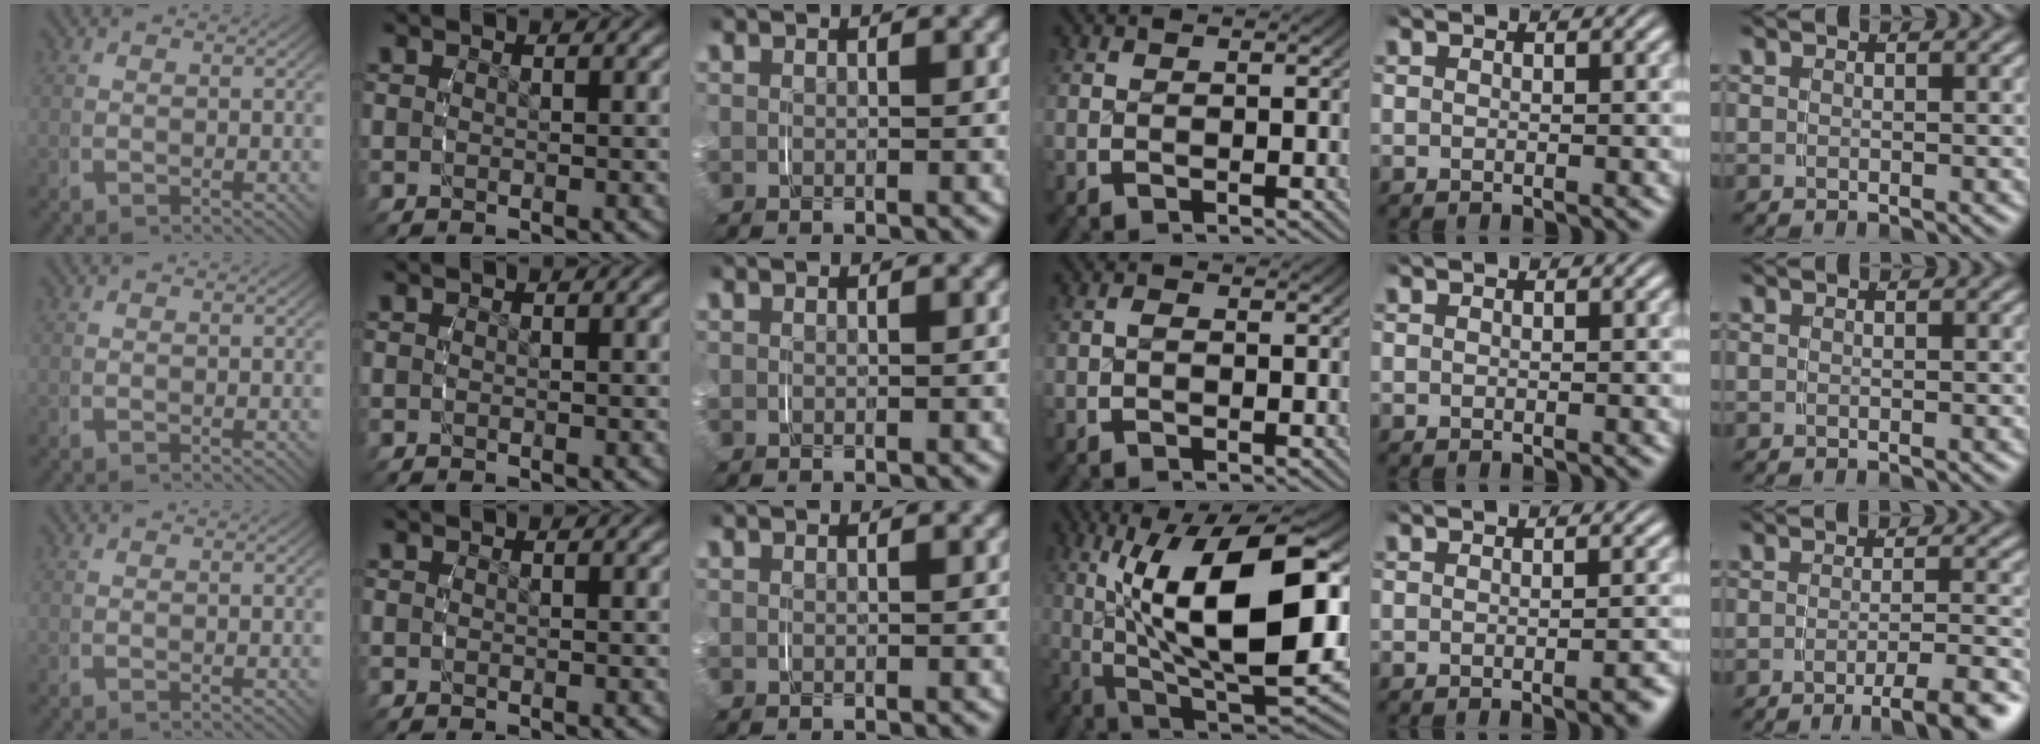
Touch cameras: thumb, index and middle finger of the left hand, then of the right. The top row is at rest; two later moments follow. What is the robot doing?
{"motion": "grasp_and_lifting", "object": "plastic wrap"}